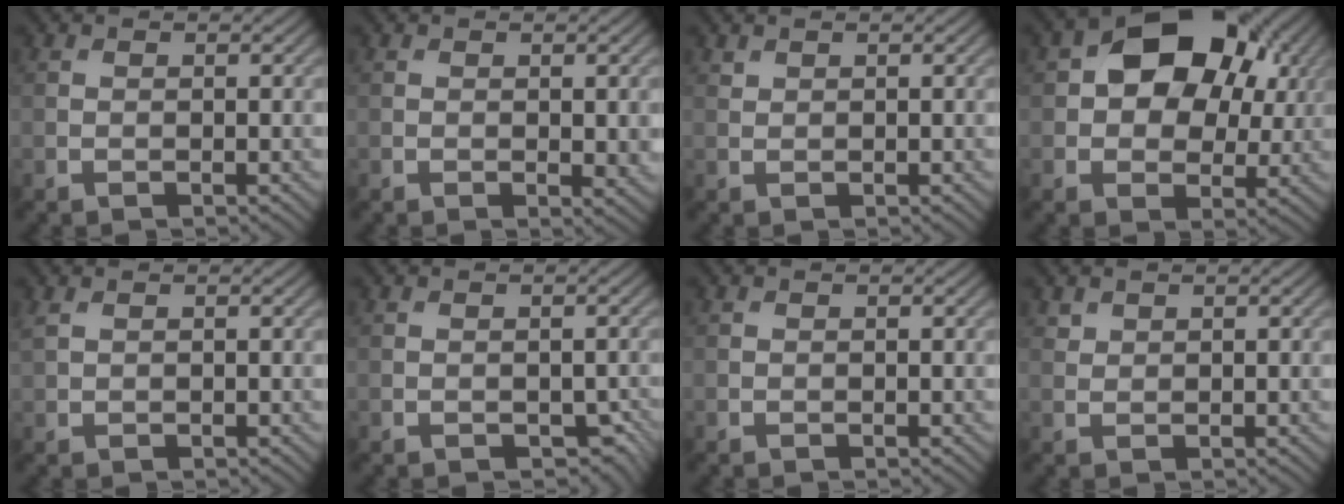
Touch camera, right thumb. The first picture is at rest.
{"total": 2.2, "force": [-0.1, 0.8, 2.0], "torque": [-0.027, -0.008, 0.002]}
{"total": 0.6, "force": [0.6, 0.2, 0.1], "torque": [-0.005, 0.000, 0.015]}
{"total": 13.3, "force": [3.8, 9.3, 8.8], "torque": [-0.142, 0.016, 0.049]}
{"total": 1.5, "force": [0.9, 0.7, 0.9], "torque": [-0.031, 0.004, 0.020]}
{"total": 2.7, "force": [-1.0, 1.9, 1.6], "torque": [-0.028, -0.015, -0.007]}
{"total": 0.0}
{"total": 1.0, "force": [0.9, 0.6, 0.2], "torque": [-0.005, -0.002, 0.021]}